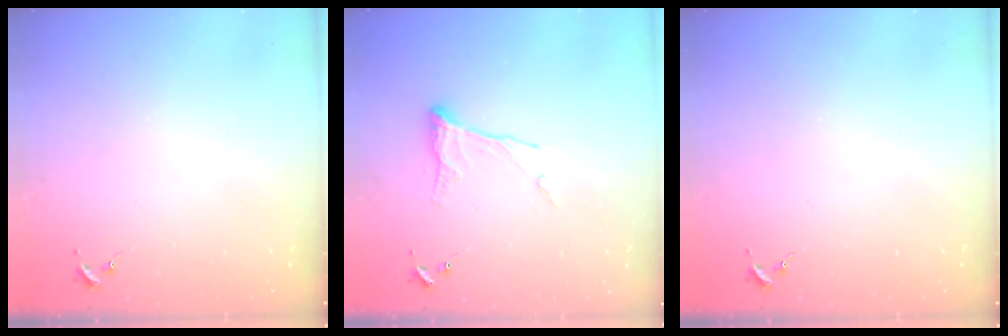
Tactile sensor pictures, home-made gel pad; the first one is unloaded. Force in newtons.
{"total": 10.0, "press": 10.0, "slide": 0.7}
{"total": 0.0}